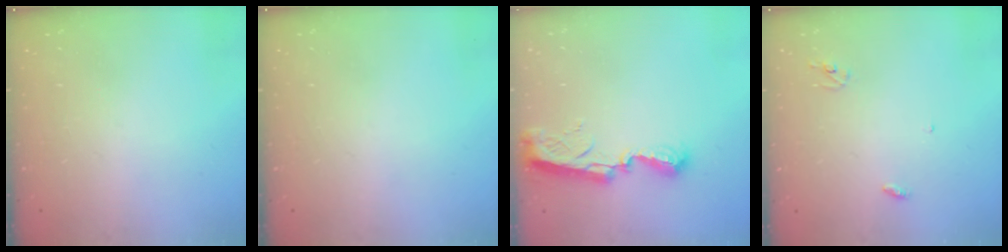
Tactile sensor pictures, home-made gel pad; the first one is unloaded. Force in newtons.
{"total": 0.0}
{"total": 9.1, "press": 9.1, "slide": 0.6}
{"total": 2.8, "press": 2.8, "slide": 0.2}